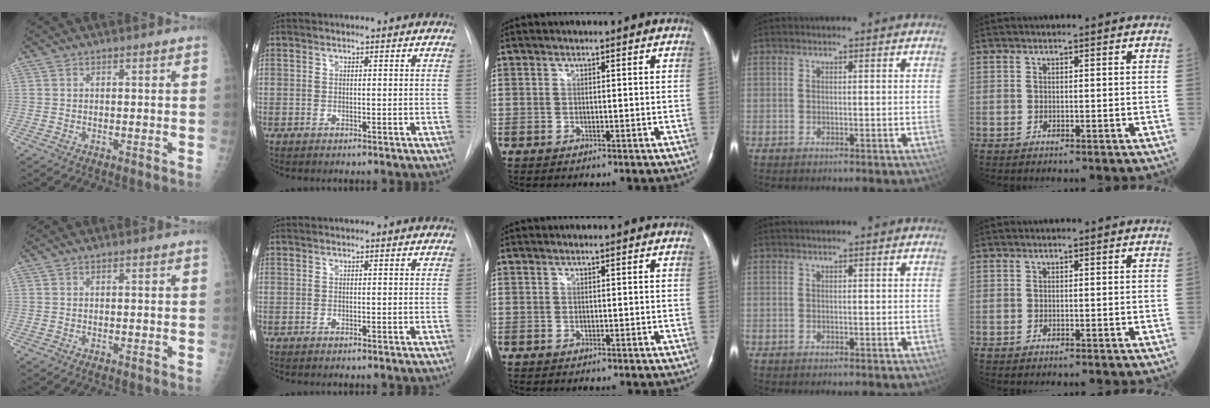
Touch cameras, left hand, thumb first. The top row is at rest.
{}